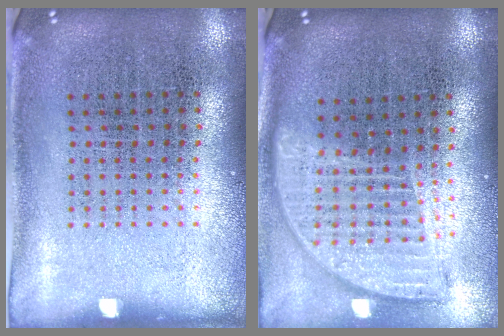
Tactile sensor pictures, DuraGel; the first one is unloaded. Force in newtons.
{"total": 1.9, "press": 1.5, "slide": 1.1}